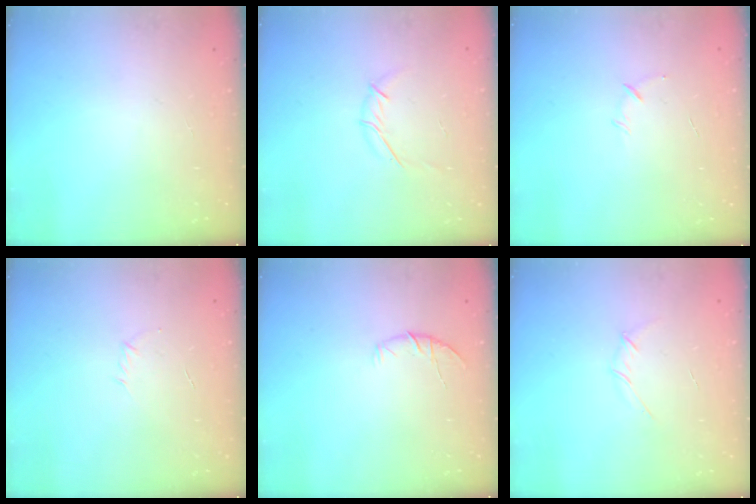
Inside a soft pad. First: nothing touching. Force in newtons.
{"total": 4.3, "press": 4.2, "slide": 1.1}
{"total": 5.0, "press": 4.8, "slide": 1.3}
{"total": 2.8, "press": 2.7, "slide": 0.8}
{"total": 6.5, "press": 6.4, "slide": 1.3}
{"total": 3.1, "press": 3.0, "slide": 1.0}